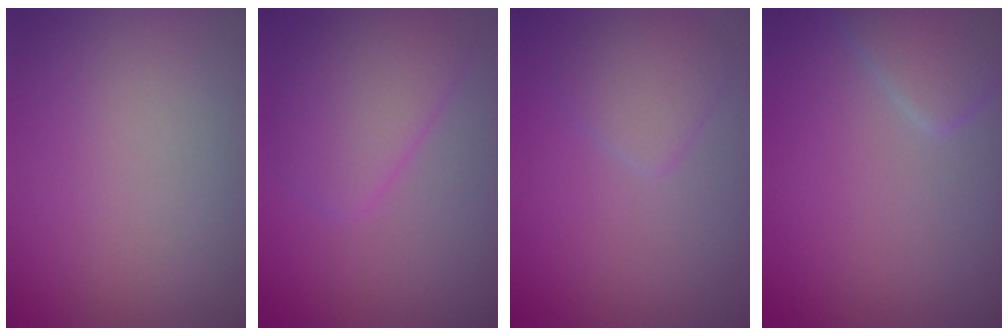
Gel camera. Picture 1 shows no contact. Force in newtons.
{"total": 4.1, "press": 4.1, "slide": 0.2}
{"total": 2.1, "press": 2.1, "slide": 0.1}
{"total": 2.7, "press": 2.7, "slide": 0.1}